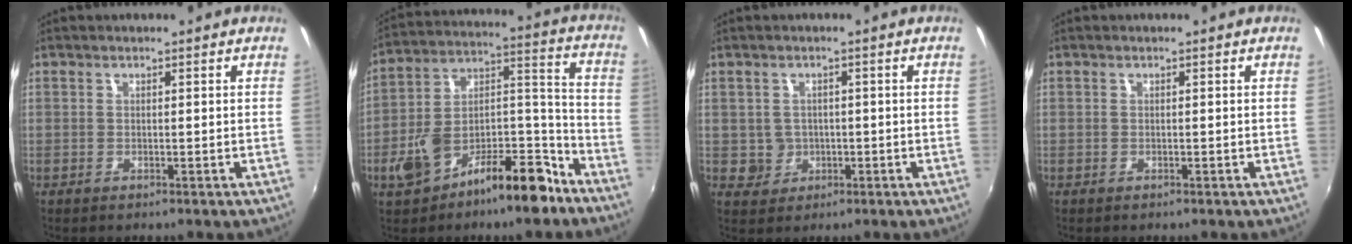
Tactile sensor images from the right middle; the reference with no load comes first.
{"total": 17.5, "force": [-10.3, 7.7, 11.9], "torque": [-0.193, 0.030, -0.154]}
{"total": 3.9, "force": [-0.5, 3.8, 0.5], "torque": [-0.013, 0.006, 0.001]}
{"total": 0.0}